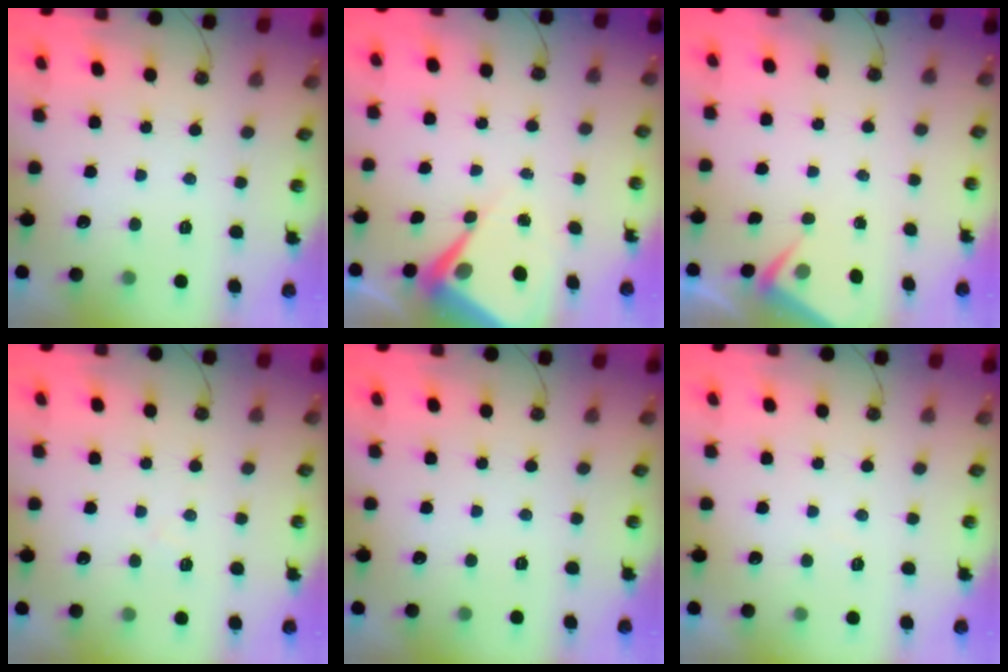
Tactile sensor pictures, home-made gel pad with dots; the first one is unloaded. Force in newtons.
{"total": 6.4, "press": 6.4, "slide": 0.4}
{"total": 3.6, "press": 3.5, "slide": 0.5}
{"total": 5.4, "press": 5.3, "slide": 0.8}
{"total": 0.0}
{"total": 3.2, "press": 3.1, "slide": 0.6}